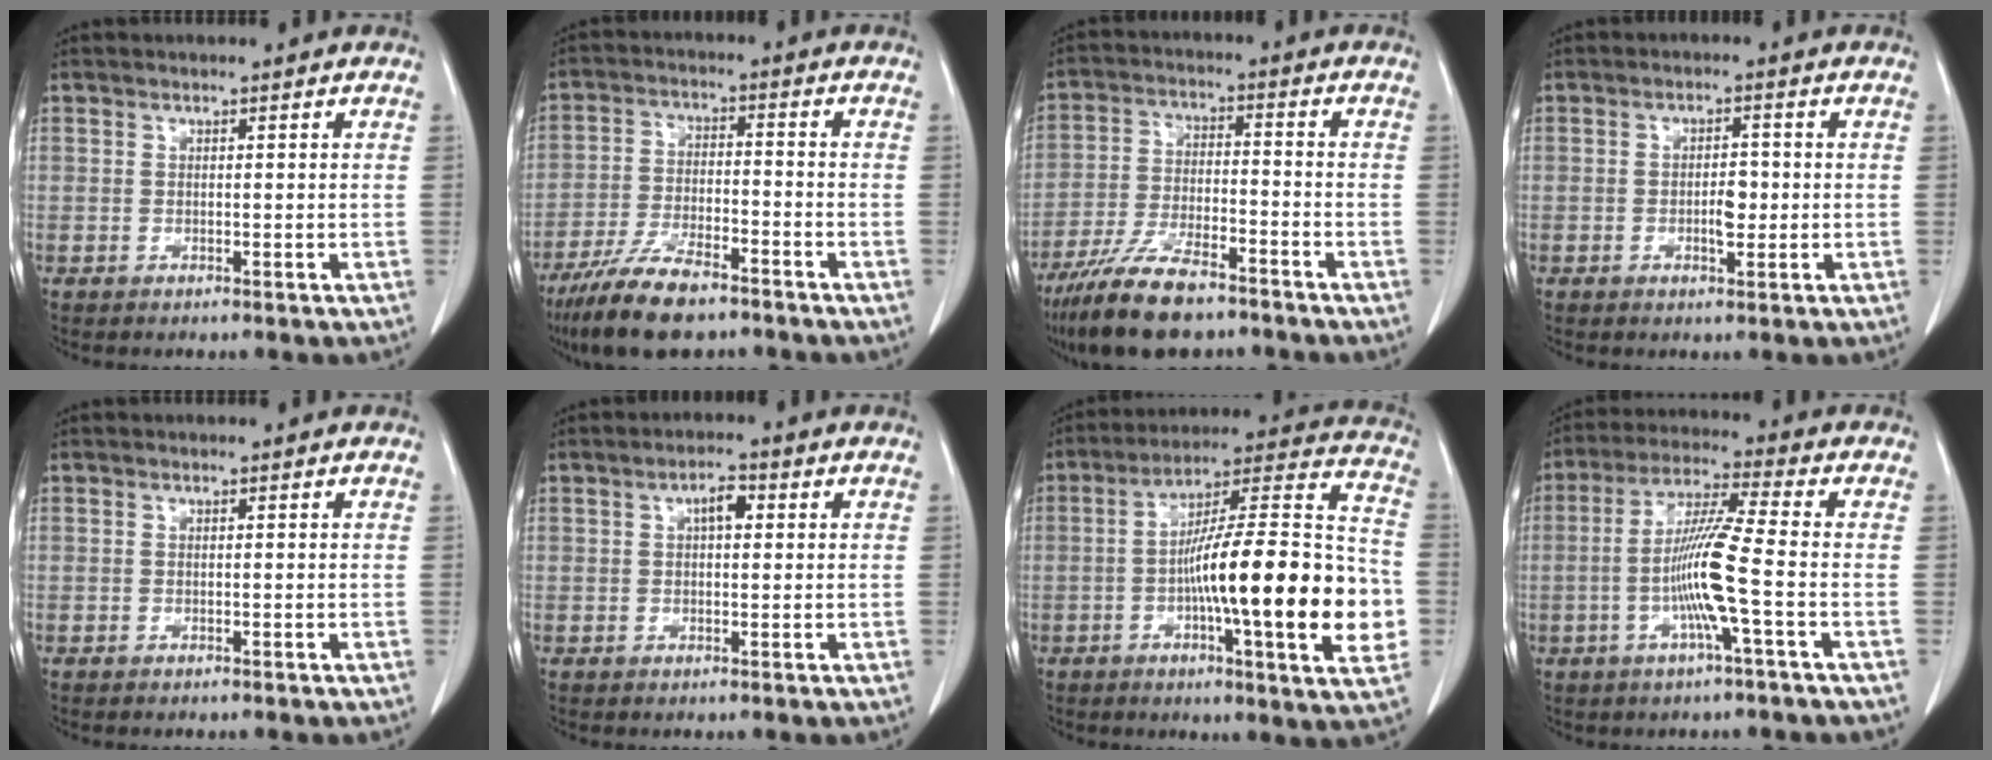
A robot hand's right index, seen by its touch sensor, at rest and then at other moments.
{"total": 11.9, "force": [-9.0, 2.9, 7.1], "torque": [-0.136, -0.022, -0.160]}
{"total": 12.7, "force": [-9.8, 3.1, 7.4], "torque": [-0.142, -0.022, -0.174]}
{"total": 3.2, "force": [-0.5, 1.3, 2.9], "torque": [-0.047, 0.003, -0.005]}
{"total": 0.0}
{"total": 2.9, "force": [0.7, 1.2, 2.5], "torque": [-0.041, 0.009, 0.010]}
{"total": 24.6, "force": [-4.6, 2.3, 24.1], "torque": [-0.318, 0.010, -0.072]}
{"total": 9.9, "force": [-2.3, -0.7, 9.6], "torque": [-0.190, 0.000, -0.048]}